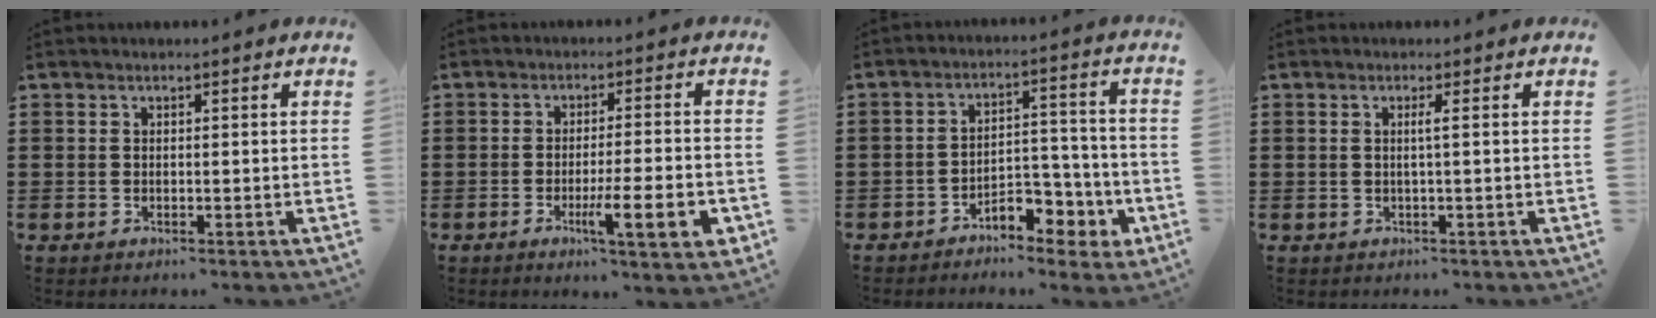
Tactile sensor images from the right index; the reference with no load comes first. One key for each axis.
{"total": 8.8, "fx": -3.0, "fy": 1.5, "fz": 8.1, "tx": -0.129, "ty": -0.010, "tz": -0.050}
{"total": 6.1, "fx": -4.2, "fy": 3.4, "fz": 2.8, "tx": -0.039, "ty": 0.018, "tz": -0.079}
{"total": 1.4, "fx": 0.0, "fy": -0.4, "fz": 1.3, "tx": -0.025, "ty": -0.003, "tz": -0.004}